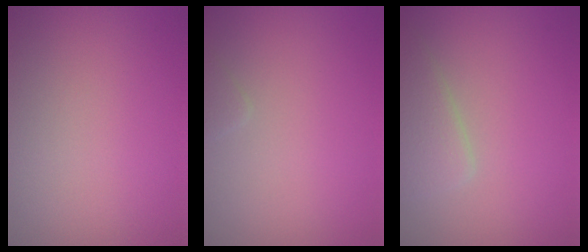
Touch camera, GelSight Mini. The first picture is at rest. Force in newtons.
{"total": 0.6, "press": 0.6, "slide": 0.0}
{"total": 2.7, "press": 2.7, "slide": 0.1}